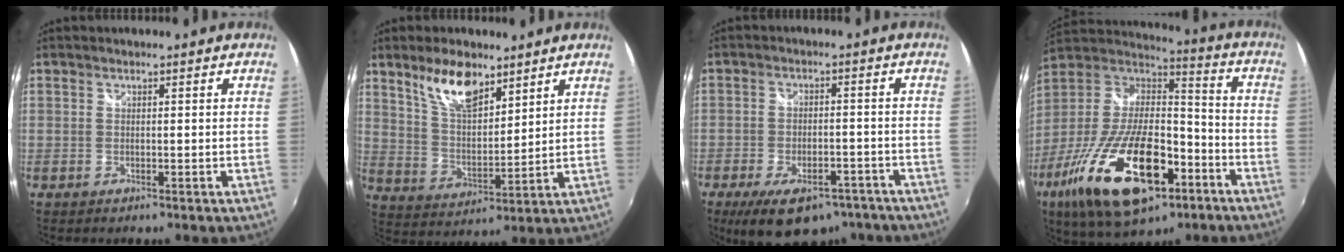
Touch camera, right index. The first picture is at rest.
{"total": 10.8, "force": [7.4, 4.3, 6.7], "torque": [-0.118, 0.005, 0.142]}
{"total": 15.4, "force": [-10.7, 7.2, 8.4], "torque": [-0.168, -0.012, -0.151]}
{"total": 27.4, "force": [-12.9, 12.2, 20.9], "torque": [-0.407, -0.031, -0.216]}